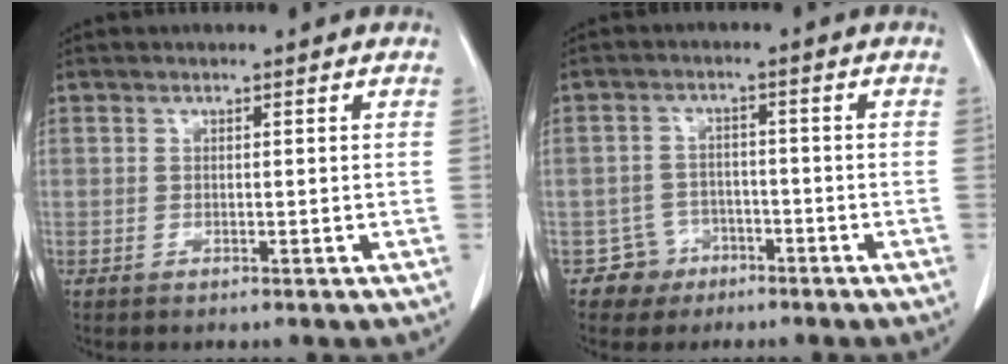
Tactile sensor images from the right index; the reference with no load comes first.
{"total": 4.3, "force": [-2.4, 3.5, -0.6], "torque": [0.017, 0.015, -0.039]}